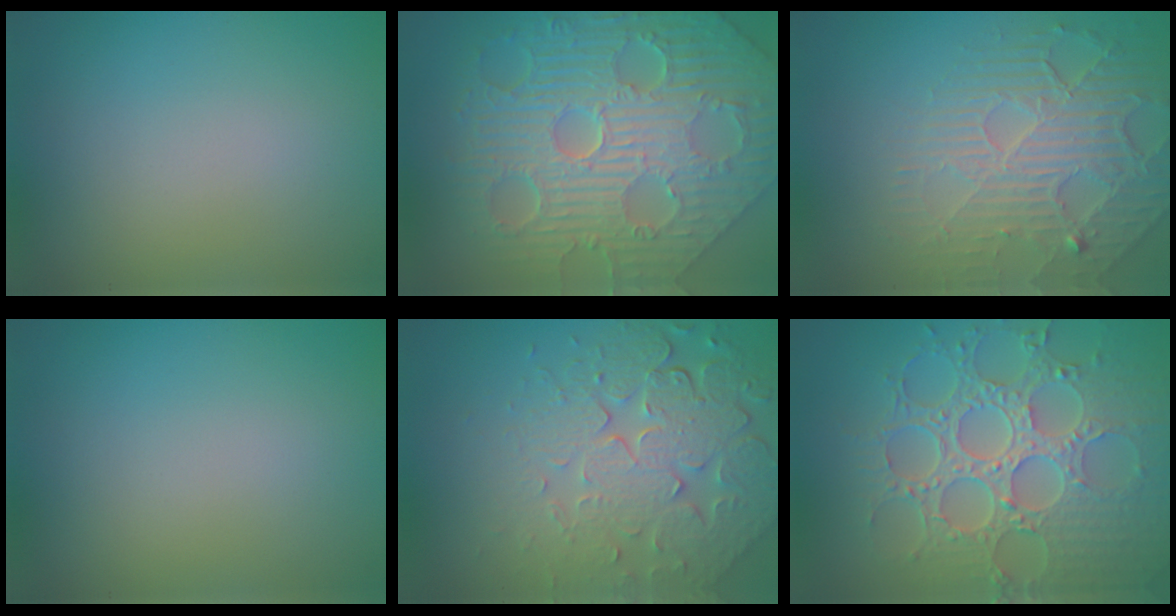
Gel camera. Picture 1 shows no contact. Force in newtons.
{"total": 12.2, "press": 8.0, "slide": 9.1}
{"total": 4.5, "press": 4.2, "slide": 1.7}
{"total": 0.0}
{"total": 7.8, "press": 5.7, "slide": 5.4}
{"total": 8.8, "press": 6.4, "slide": 5.9}